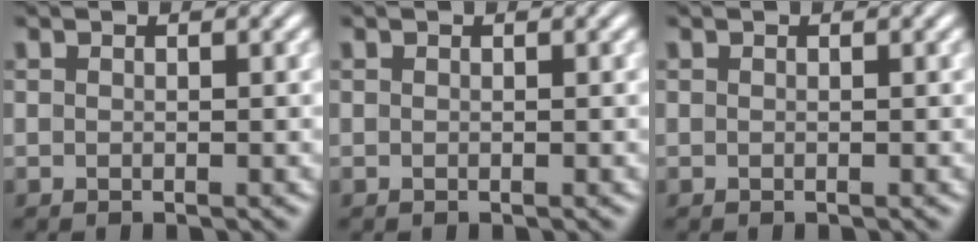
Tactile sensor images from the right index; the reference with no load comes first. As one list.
[{"total": 0.0}, {"total": 0.0}]